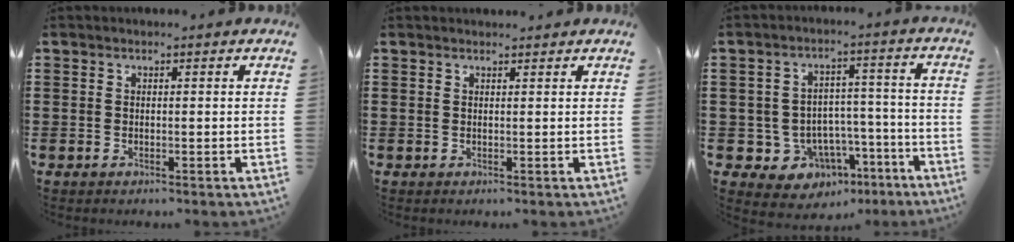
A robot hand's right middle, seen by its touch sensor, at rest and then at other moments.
{"total": 0.7, "force": [0.7, 0.1, -0.1], "torque": [0.007, -0.003, 0.012]}
{"total": 6.9, "force": [-4.0, 5.4, 1.3], "torque": [-0.041, 0.024, -0.069]}